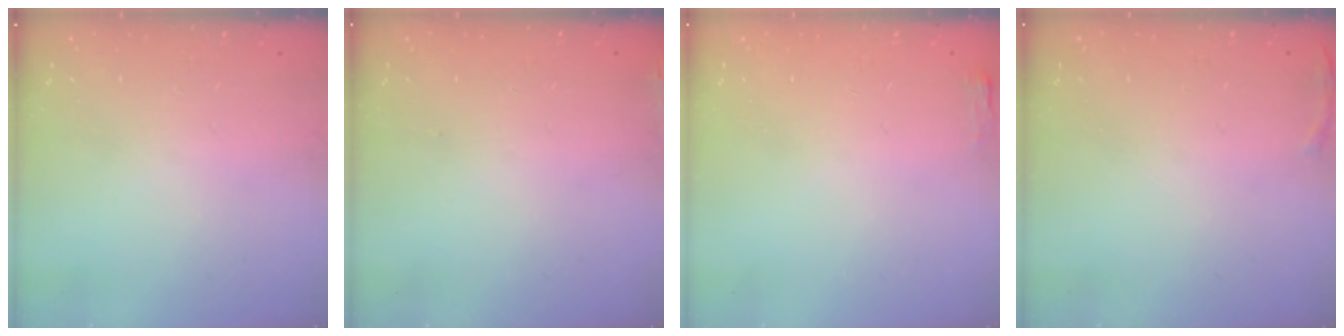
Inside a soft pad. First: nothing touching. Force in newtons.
{"total": 6.3, "press": 5.9, "slide": 2.1}
{"total": 2.7, "press": 2.6, "slide": 0.8}
{"total": 5.2, "press": 5.1, "slide": 1.2}